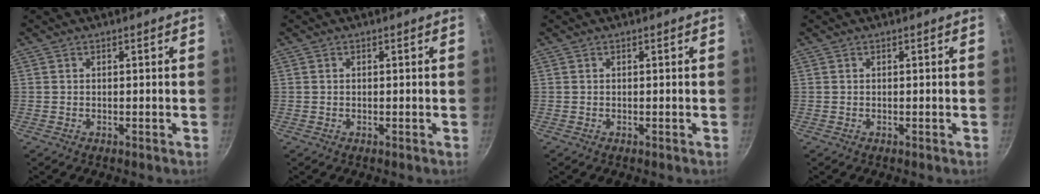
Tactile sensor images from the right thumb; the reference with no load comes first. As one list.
[{"total": 0.0}, {"total": 0.0}, {"total": 0.0}]